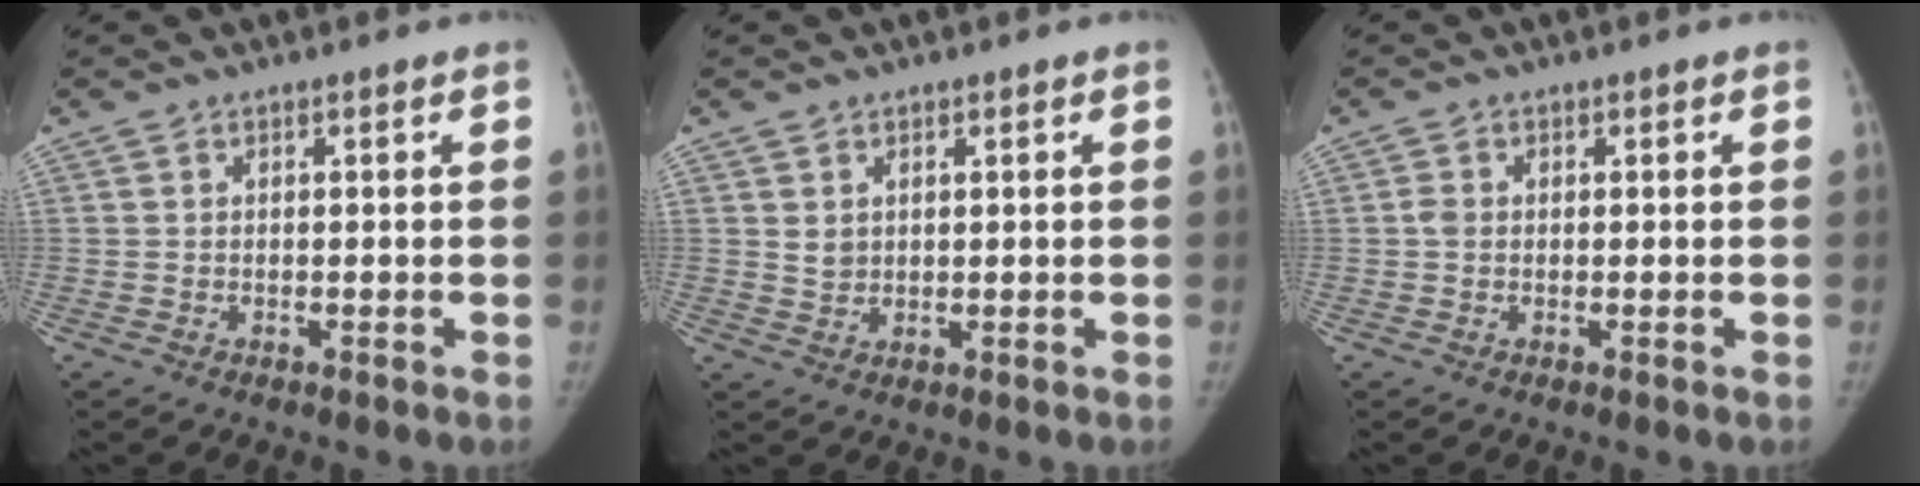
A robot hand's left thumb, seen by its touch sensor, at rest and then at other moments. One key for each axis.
{"total": 2.2, "fx": 1.0, "fy": 1.7, "fz": 0.8, "tx": -0.004, "ty": -0.011, "tz": 0.023}
{"total": 1.4, "fx": 0.1, "fy": 1.2, "fz": 0.8, "tx": -0.010, "ty": 0.002, "tz": 0.000}